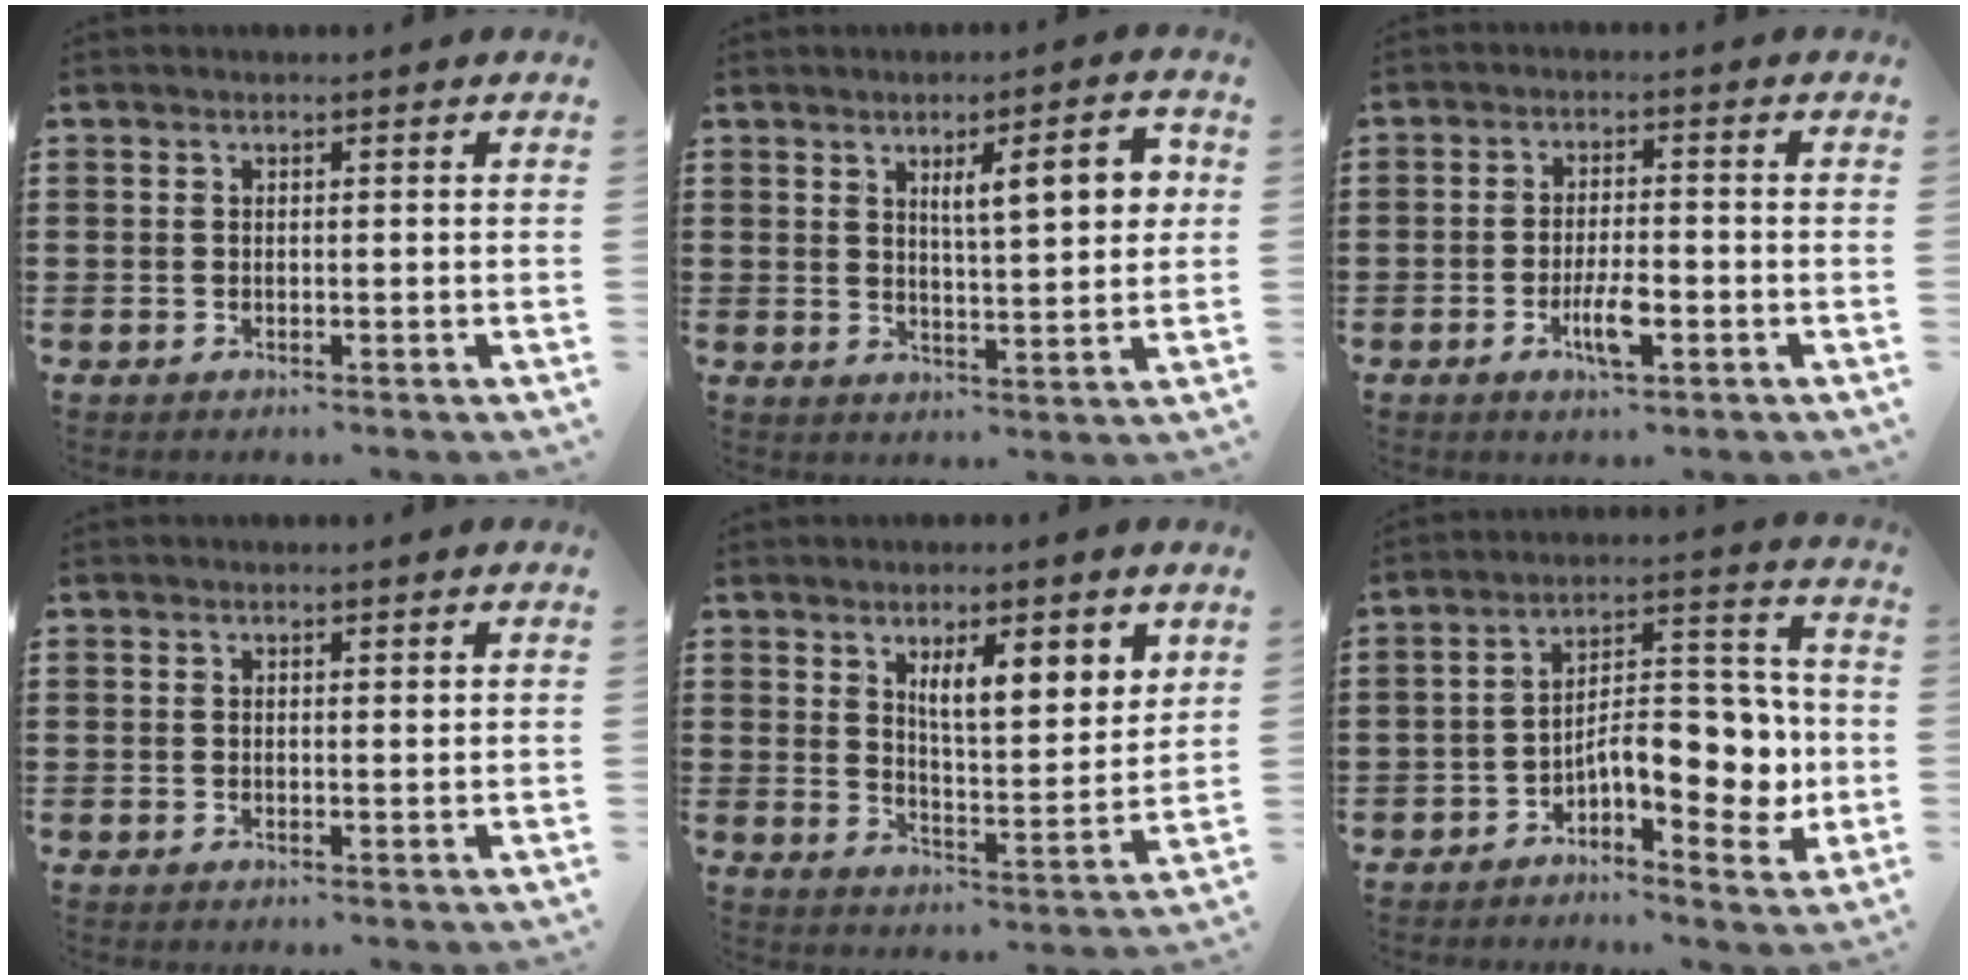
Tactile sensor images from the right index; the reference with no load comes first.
{"total": 7.9, "force": [2.8, 1.9, 7.2], "torque": [-0.109, -0.005, 0.038]}
{"total": 5.3, "force": [-2.1, 1.5, 4.6], "torque": [-0.096, -0.003, -0.042]}
{"total": 0.6, "force": [0.4, 0.3, 0.4], "torque": [-0.008, 0.002, 0.007]}
{"total": 6.8, "force": [3.8, 2.0, 5.2], "torque": [-0.086, -0.014, 0.059]}
{"total": 9.8, "force": [-2.4, 5.0, 8.2], "torque": [-0.100, -0.004, -0.044]}